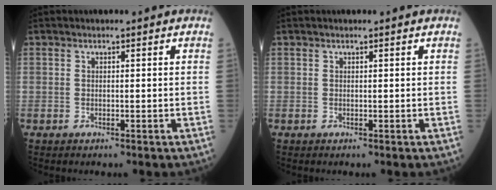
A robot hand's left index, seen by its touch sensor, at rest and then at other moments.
{"total": 0.0}